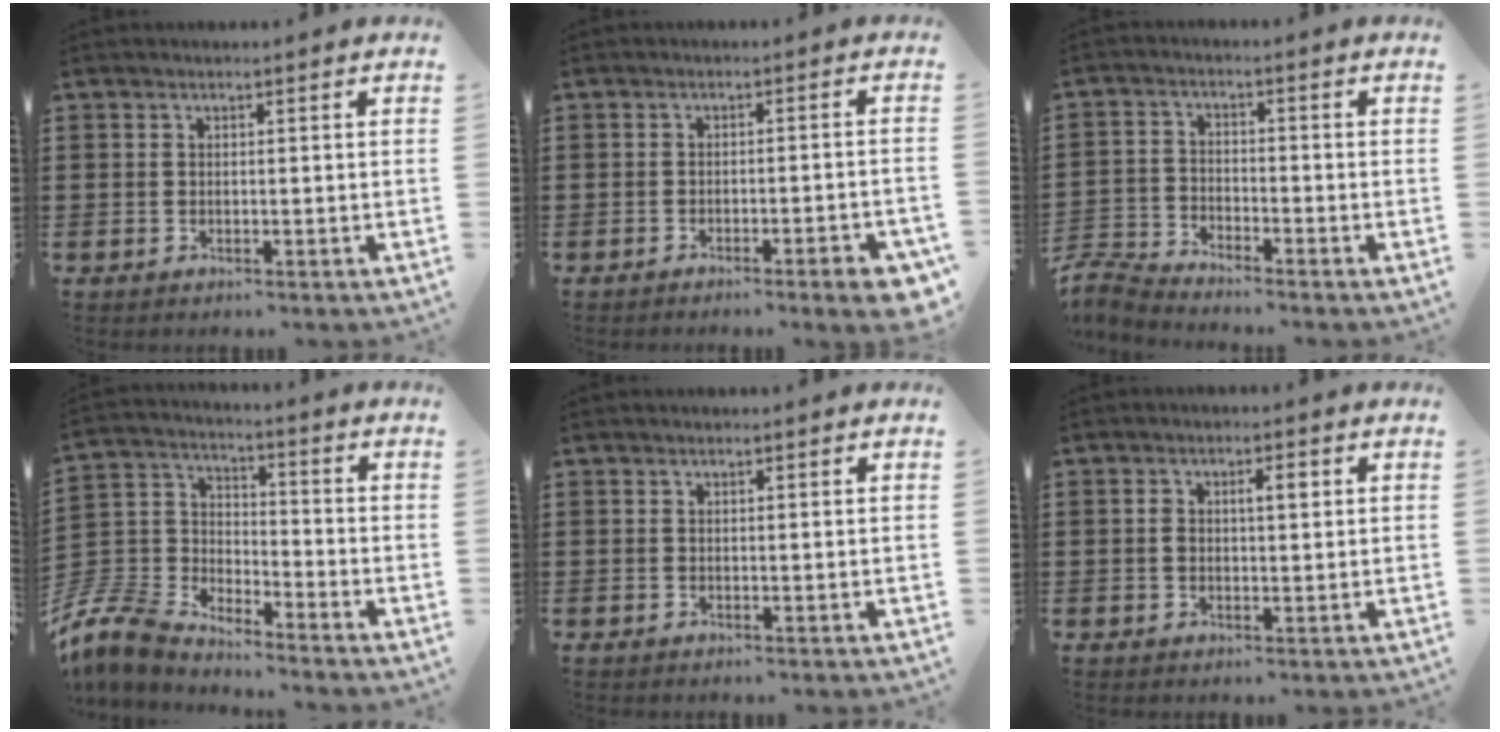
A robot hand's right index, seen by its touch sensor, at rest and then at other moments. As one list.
[{"total": 3.6, "force": [-2.6, 0.1, 2.5], "torque": [-0.039, -0.007, -0.045]}, {"total": 3.8, "force": [-3.8, 0.2, 0.3], "torque": [-0.033, -0.009, -0.086]}, {"total": 7.7, "force": [-7.1, 2.4, 1.7], "torque": [-0.080, -0.005, -0.152]}, {"total": 0.0}, {"total": 3.0, "force": [0.5, 1.1, 2.8], "torque": [-0.047, 0.003, 0.003]}]